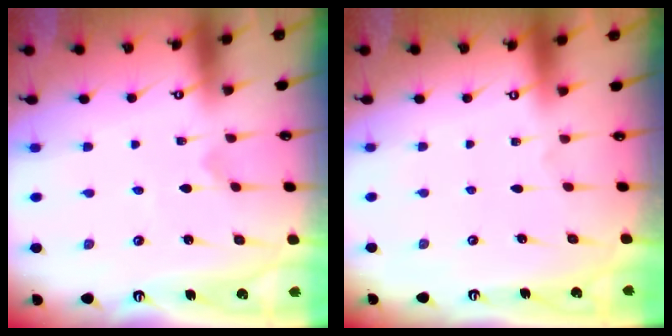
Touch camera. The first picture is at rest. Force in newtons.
{"total": 0.0}